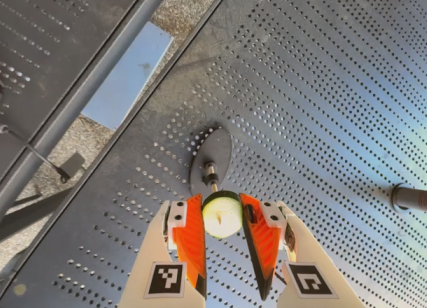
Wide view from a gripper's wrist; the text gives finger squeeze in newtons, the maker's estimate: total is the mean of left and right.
{"total": 12.2, "left": 12.2, "right": 12.1}